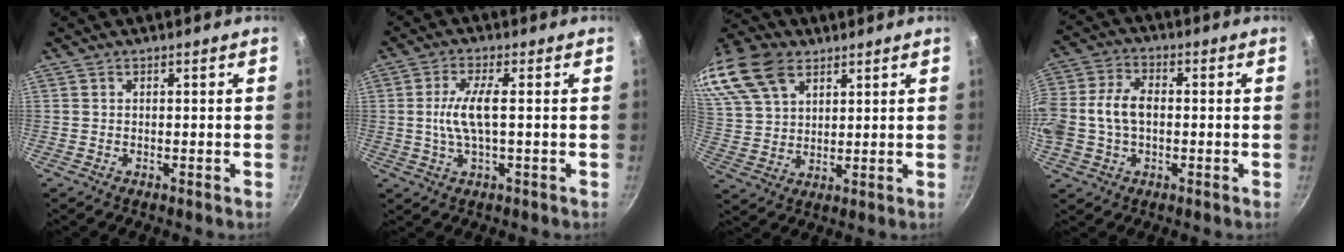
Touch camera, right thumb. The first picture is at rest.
{"total": 6.7, "force": [0.2, 1.7, 6.5], "torque": [-0.140, 0.006, 0.003]}
{"total": 20.4, "force": [11.3, 12.8, 11.2], "torque": [-0.254, 0.020, 0.221]}
{"total": 11.2, "force": [-0.6, 7.7, 8.2], "torque": [-0.162, 0.029, -0.021]}